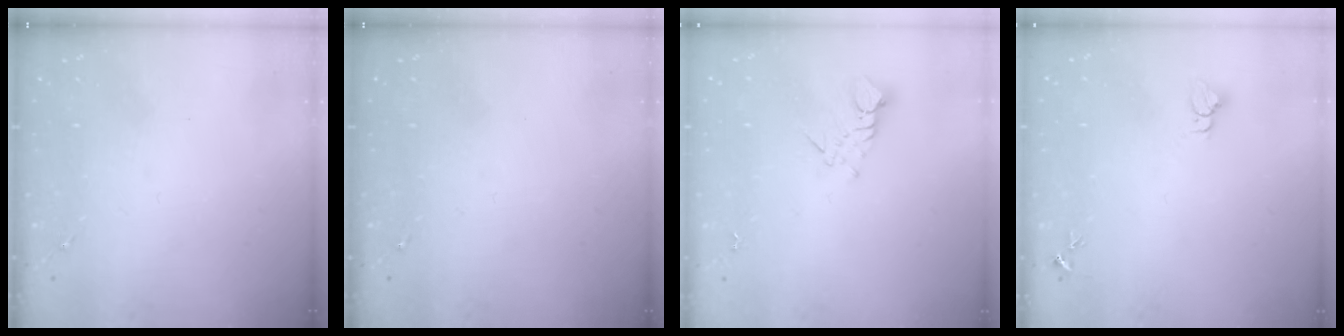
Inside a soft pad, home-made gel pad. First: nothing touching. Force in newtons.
{"total": 0.0}
{"total": 3.8, "press": 3.8, "slide": 0.2}
{"total": 2.7, "press": 2.7, "slide": 0.1}